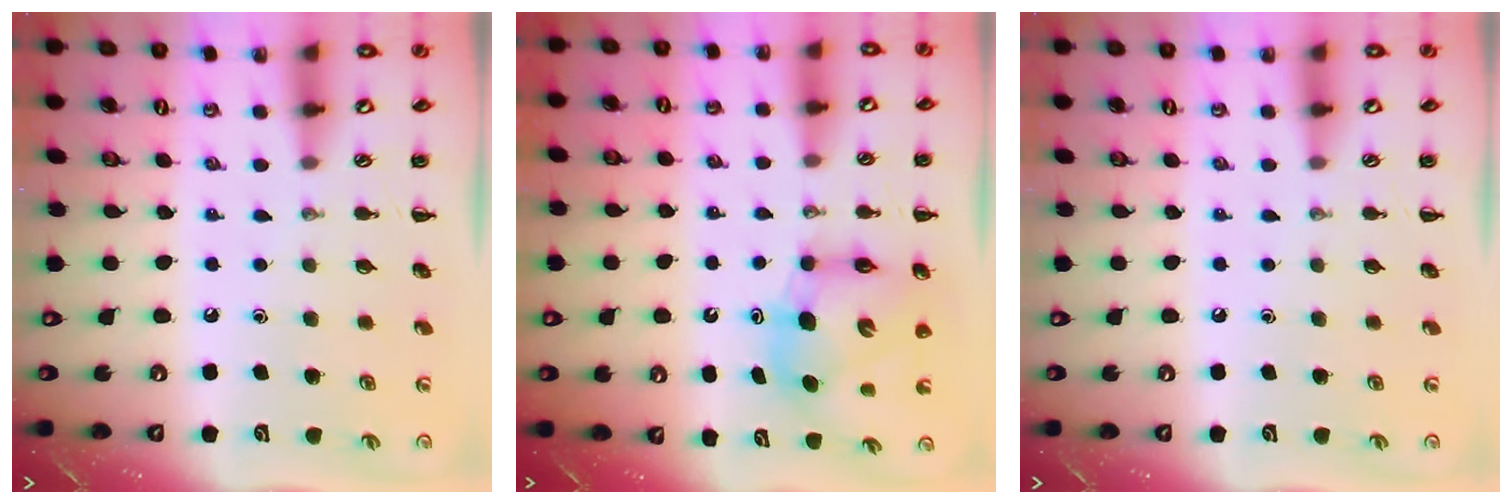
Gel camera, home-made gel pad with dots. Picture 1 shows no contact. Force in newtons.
{"total": 7.7, "press": 7.4, "slide": 2.3}
{"total": 0.0}